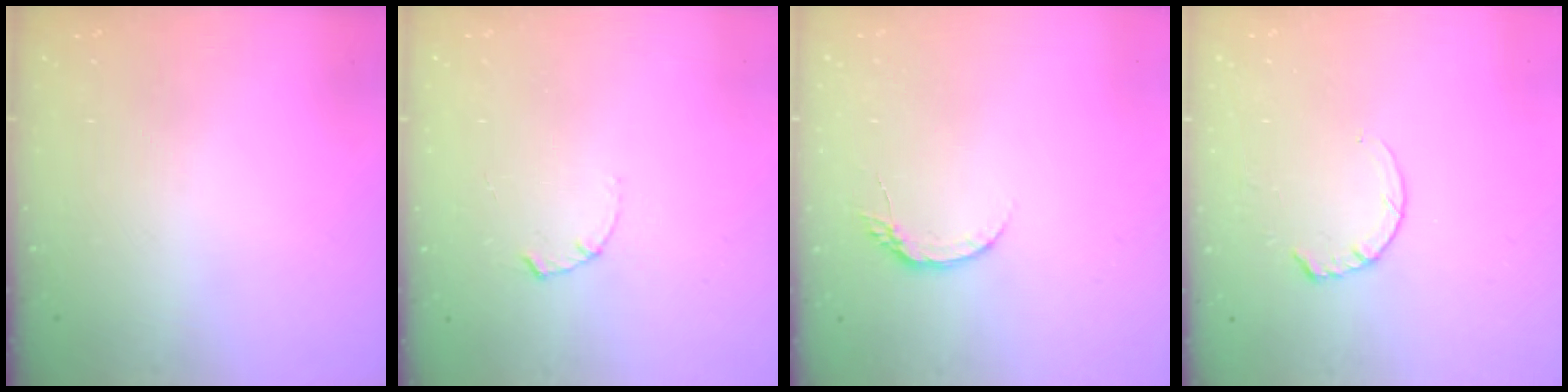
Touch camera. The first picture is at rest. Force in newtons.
{"total": 1.7, "press": 1.6, "slide": 0.3}
{"total": 4.9, "press": 4.8, "slide": 0.7}
{"total": 4.8, "press": 4.7, "slide": 0.4}